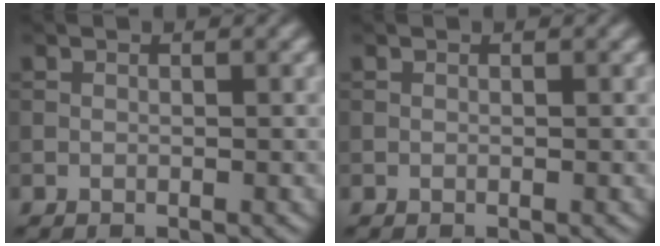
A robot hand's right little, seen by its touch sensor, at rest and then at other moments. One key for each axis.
{"total": 0.0}